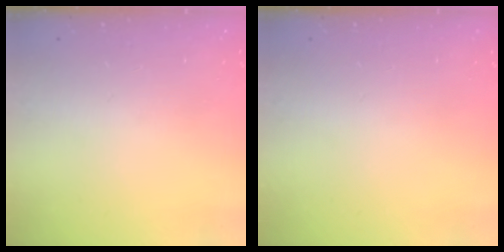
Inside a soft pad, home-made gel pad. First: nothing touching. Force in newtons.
{"total": 0.0}